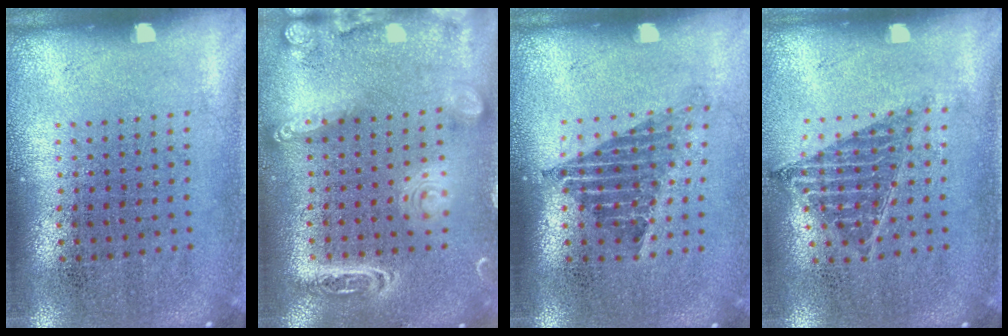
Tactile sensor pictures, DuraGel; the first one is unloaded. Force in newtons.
{"total": 2.1, "press": 2.1, "slide": 0.1}
{"total": 1.3, "press": 1.0, "slide": 0.9}
{"total": 0.9, "press": 0.9, "slide": 0.2}